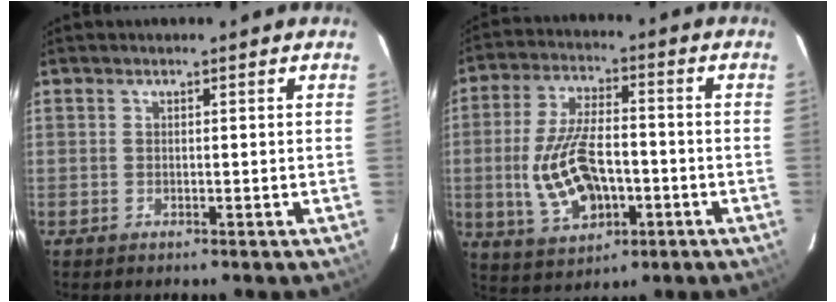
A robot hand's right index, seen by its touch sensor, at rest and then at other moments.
{"total": 13.9, "force": [-2.9, 7.0, 11.6], "torque": [-0.242, 0.000, -0.038]}